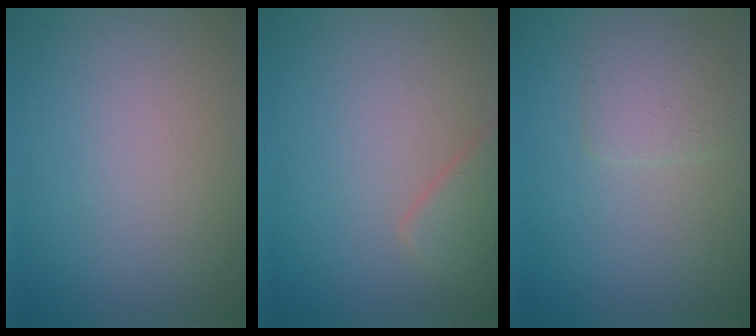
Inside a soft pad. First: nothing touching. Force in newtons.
{"total": 1.9, "press": 1.9, "slide": 0.2}
{"total": 2.2, "press": 2.2, "slide": 0.1}